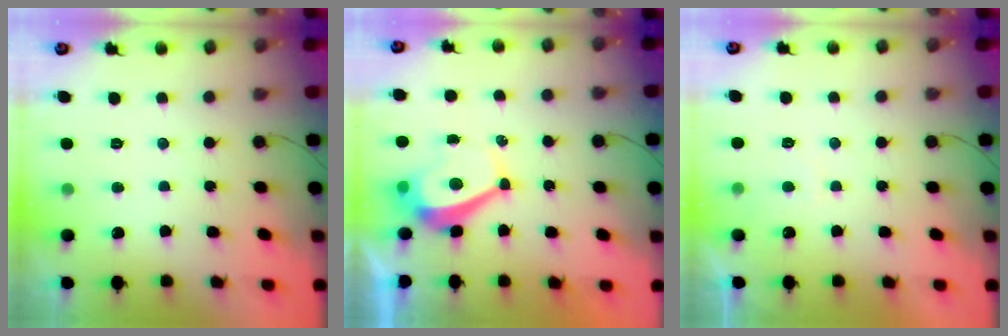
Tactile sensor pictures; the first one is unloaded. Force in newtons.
{"total": 3.9, "press": 3.8, "slide": 0.5}
{"total": 1.1, "press": 0.9, "slide": 0.5}